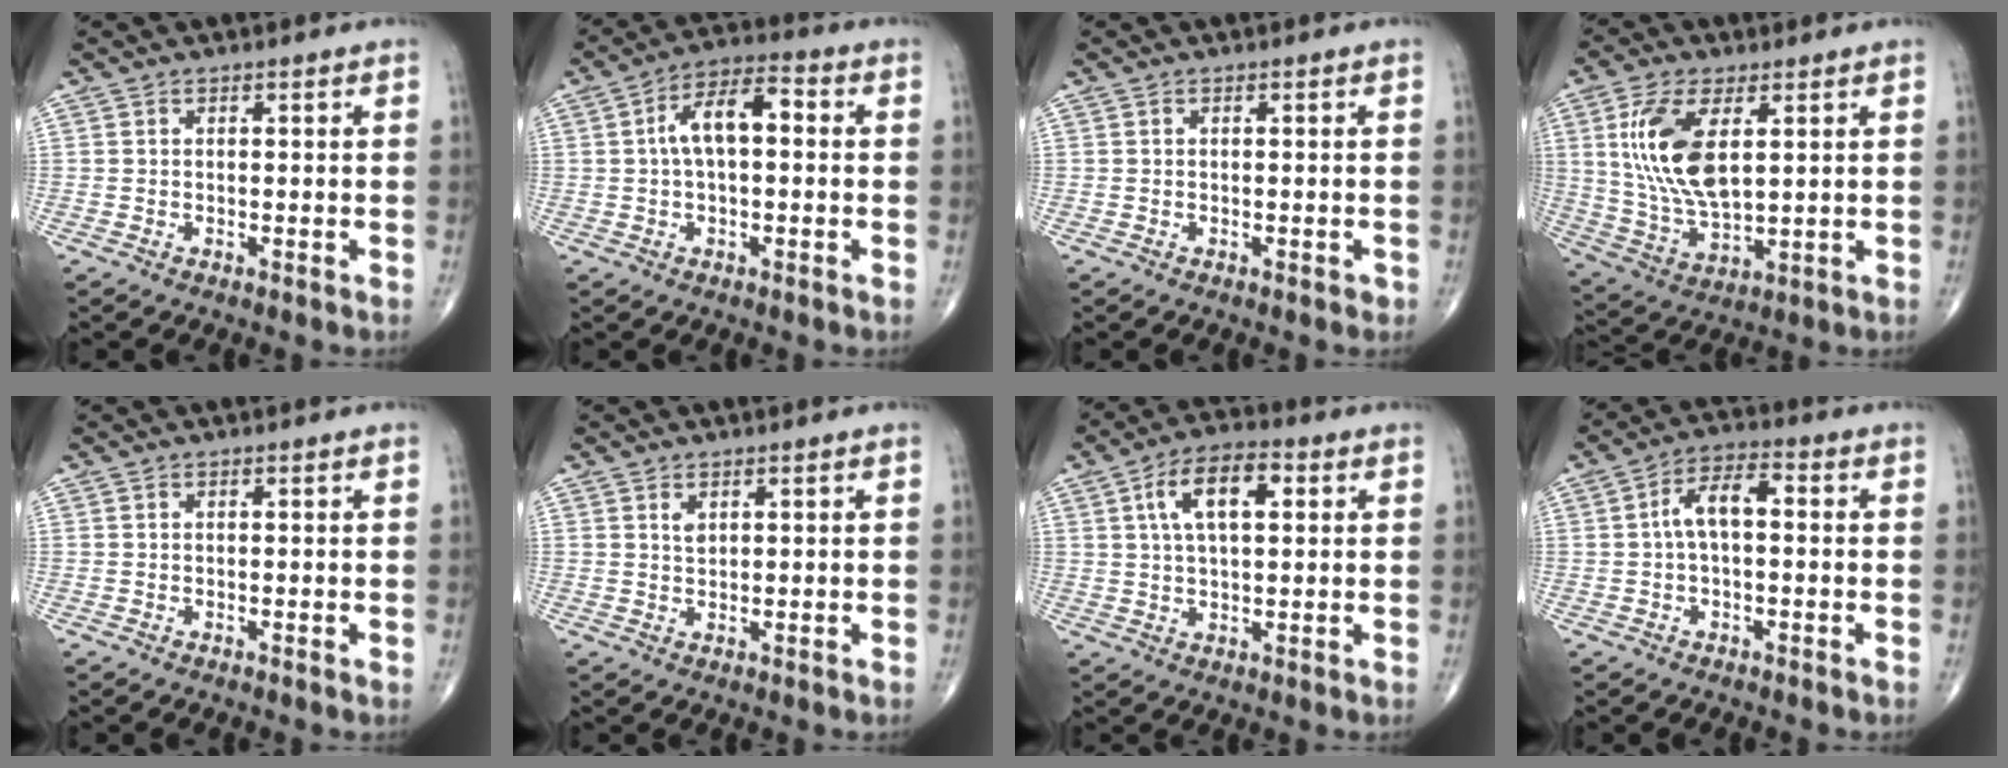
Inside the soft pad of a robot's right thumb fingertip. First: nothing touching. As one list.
[{"total": 9.1, "force": [1.0, 4.4, 7.9], "torque": [-0.139, 0.032, 0.007]}, {"total": 0.6, "force": [-0.3, 0.4, 0.4], "torque": [-0.004, 0.000, -0.003]}, {"total": 14.7, "force": [3.9, 7.0, 12.4], "torque": [-0.249, -0.017, 0.085]}, {"total": 0.0}, {"total": 1.6, "force": [0.8, 0.9, 1.0], "torque": [-0.012, -0.004, 0.019]}, {"total": 10.4, "force": [3.1, 4.9, 8.7], "torque": [-0.145, 0.013, 0.049]}, {"total": 6.8, "force": [0.3, 3.3, 6.0], "torque": [-0.106, 0.029, -0.004]}]